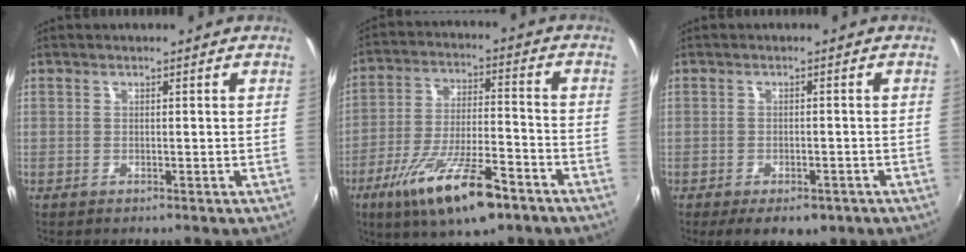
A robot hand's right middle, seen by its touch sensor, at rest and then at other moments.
{"total": 16.8, "force": [-10.1, 4.8, 12.5], "torque": [-0.239, -0.031, -0.175]}
{"total": 6.8, "force": [-4.4, 3.2, 4.0], "torque": [-0.084, -0.022, -0.062]}